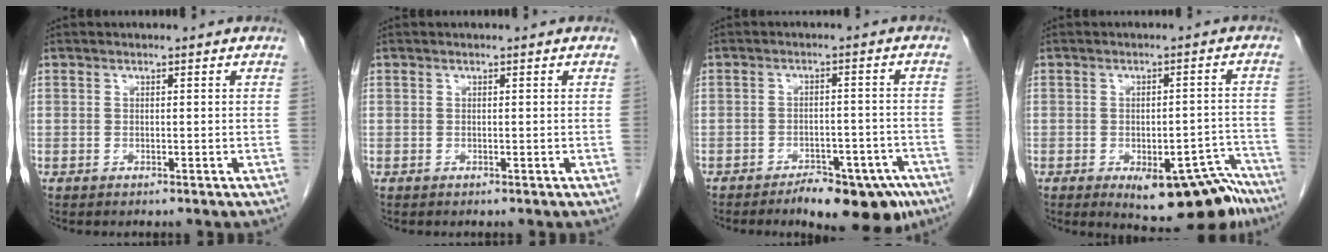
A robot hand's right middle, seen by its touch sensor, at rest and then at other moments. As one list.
[{"total": 0.0}, {"total": 10.8, "force": [-7.9, 4.0, 6.2], "torque": [-0.060, 0.010, -0.112]}, {"total": 12.2, "force": [-8.5, 4.3, 7.6], "torque": [-0.049, 0.020, -0.110]}]